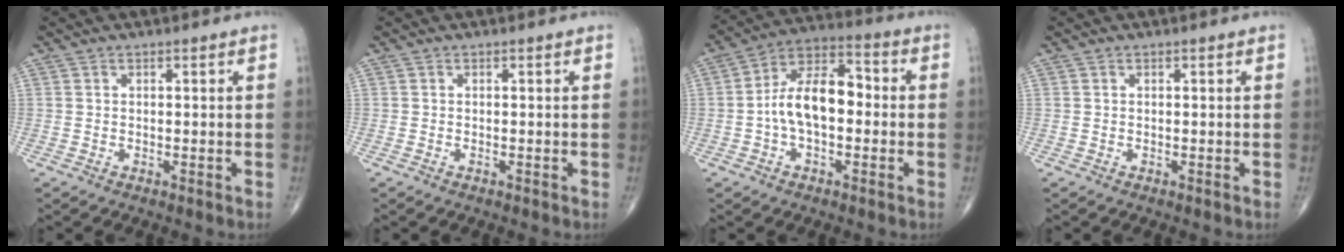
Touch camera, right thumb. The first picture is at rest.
{"total": 0.0}
{"total": 12.2, "force": [-1.0, 6.8, 10.1], "torque": [-0.168, 0.041, -0.027]}
{"total": 0.0}